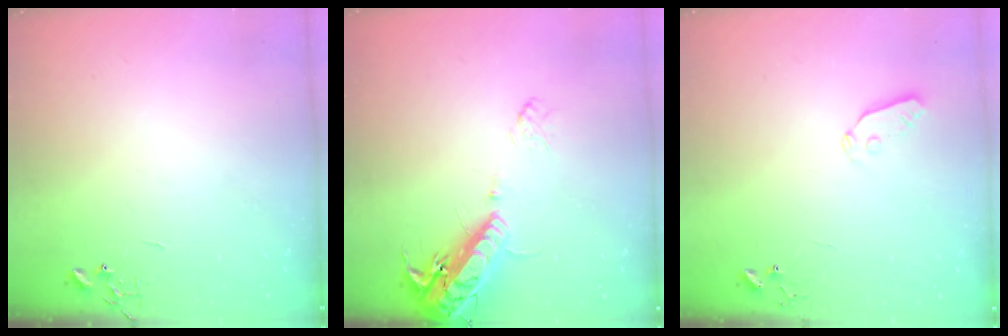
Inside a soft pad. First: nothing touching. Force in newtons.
{"total": 16.4, "press": 15.9, "slide": 3.8}
{"total": 3.8, "press": 3.8, "slide": 0.6}